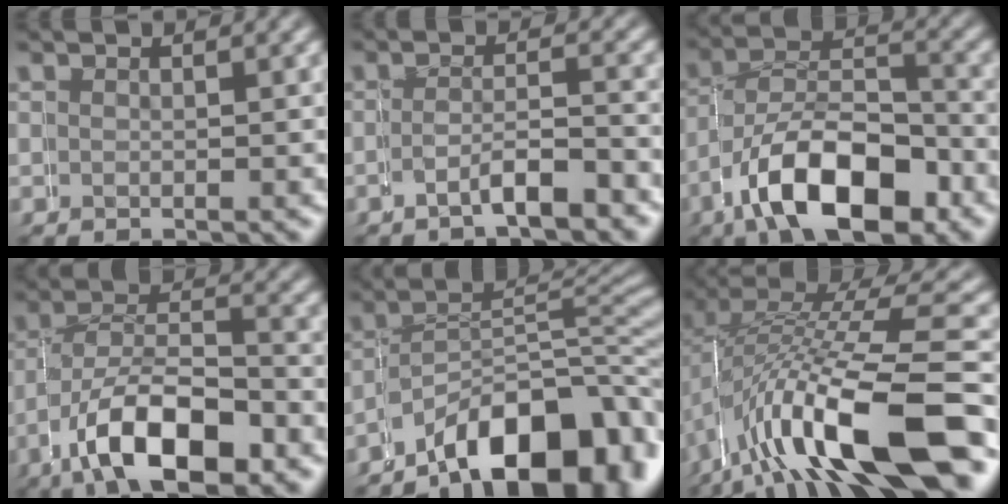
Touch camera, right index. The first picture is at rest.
{"total": 3.1, "force": [-2.7, 0.5, 1.3], "torque": [-0.023, -0.011, -0.046]}
{"total": 9.7, "force": [-4.1, 5.6, 6.8], "torque": [-0.115, -0.038, -0.054]}
{"total": 8.9, "force": [-4.3, 4.6, 6.4], "torque": [-0.108, -0.036, -0.055]}
{"total": 11.3, "force": [-6.1, 5.8, 7.5], "torque": [-0.101, -0.031, -0.083]}
{"total": 12.0, "force": [-3.0, 5.6, 10.2], "torque": [-0.195, -0.019, -0.031]}